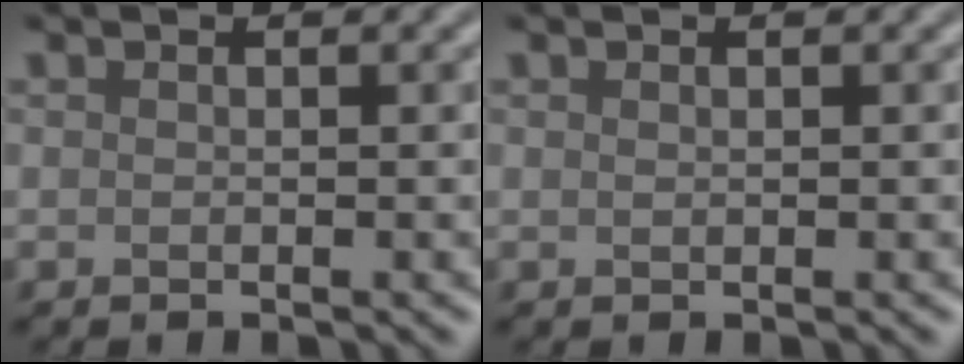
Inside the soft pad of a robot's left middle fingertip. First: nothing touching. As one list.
[{"total": 0.0}]